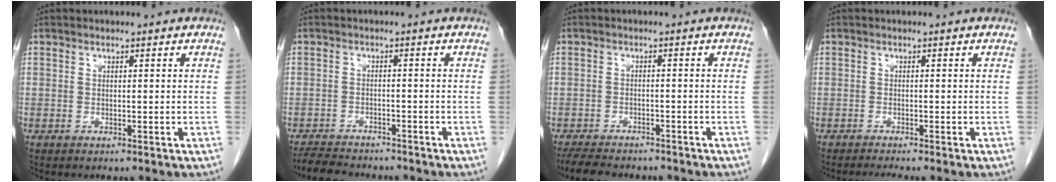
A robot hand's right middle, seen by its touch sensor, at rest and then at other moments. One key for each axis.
{"total": 6.7, "fx": -6.2, "fy": 1.8, "fz": 2.0, "tx": -0.035, "ty": -0.014, "tz": -0.098}
{"total": 8.8, "fx": -7.6, "fy": 2.7, "fz": 3.4, "tx": -0.060, "ty": -0.010, "tz": -0.112}
{"total": 1.9, "fx": -1.6, "fy": -0.6, "fz": 0.8, "tx": -0.021, "ty": -0.008, "tz": -0.030}